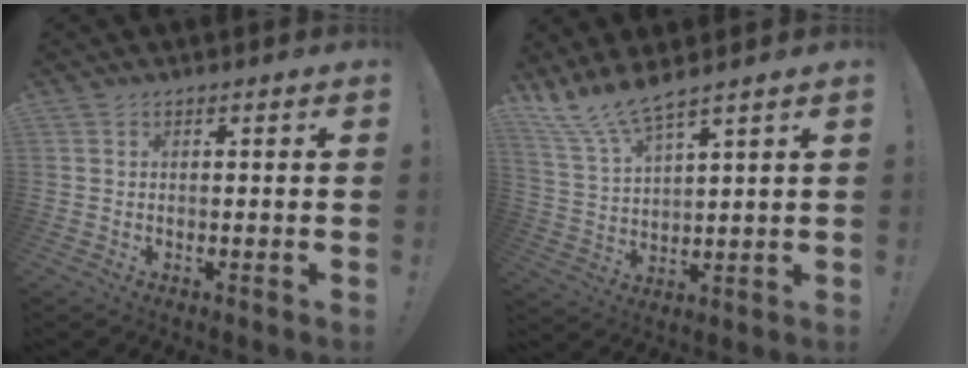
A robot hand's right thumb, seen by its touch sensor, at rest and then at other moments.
{"total": 9.0, "force": [8.0, 0.8, 4.0], "torque": [-0.093, -0.048, 0.148]}